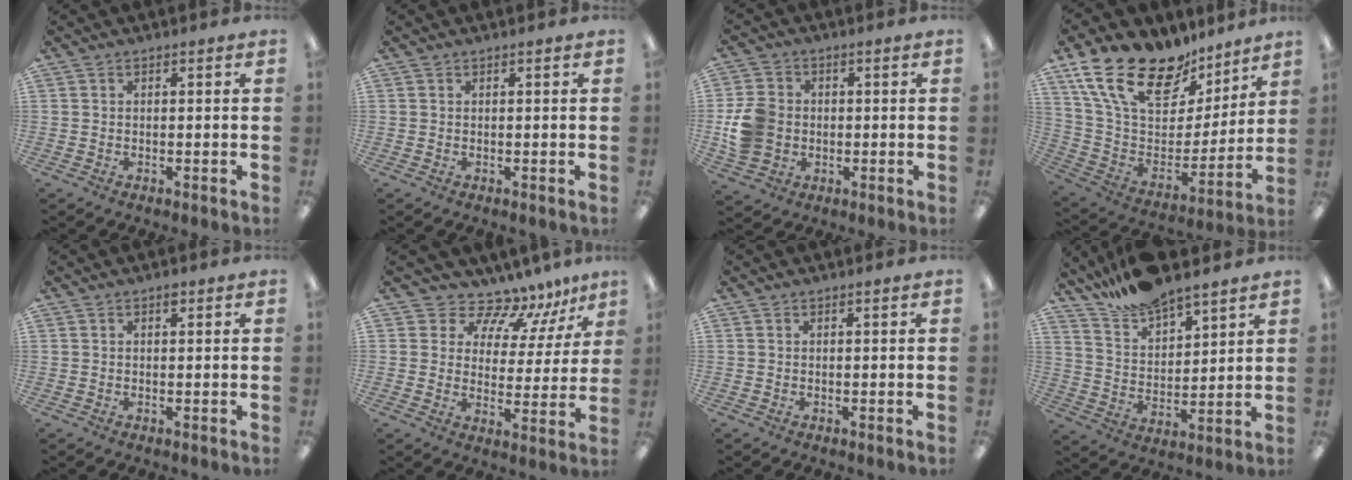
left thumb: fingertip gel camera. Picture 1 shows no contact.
{"total": 0.0}
{"total": 9.1, "force": [-0.4, 7.8, 4.6], "torque": [-0.091, 0.018, -0.002]}
{"total": 22.4, "force": [15.5, 11.1, 11.8], "torque": [-0.228, -0.093, 0.285]}
{"total": 1.0, "force": [0.6, 0.4, 0.7], "torque": [-0.008, -0.001, 0.009]}
{"total": 10.5, "force": [9.2, 4.6, 2.3], "torque": [-0.046, -0.080, 0.167]}
{"total": 0.0}
{"total": 11.1, "force": [10.4, 2.4, 2.8], "torque": [-0.066, -0.072, 0.195]}